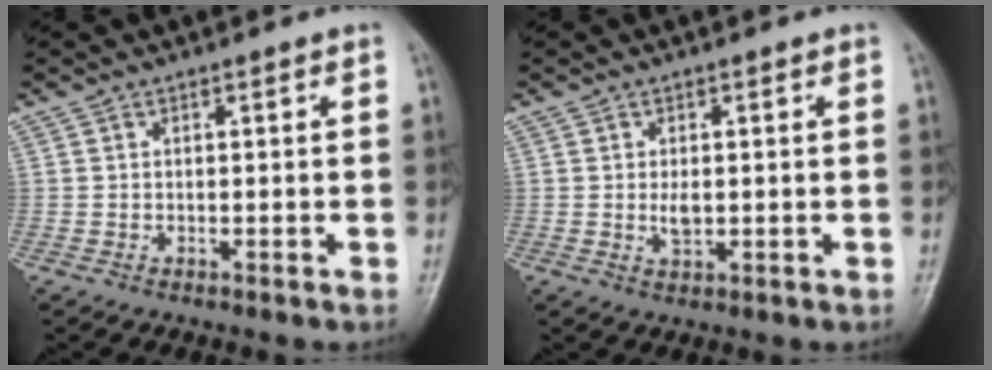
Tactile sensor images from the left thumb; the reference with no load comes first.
{"total": 2.7, "force": [0.0, 1.6, 2.2], "torque": [-0.035, -0.005, 0.001]}